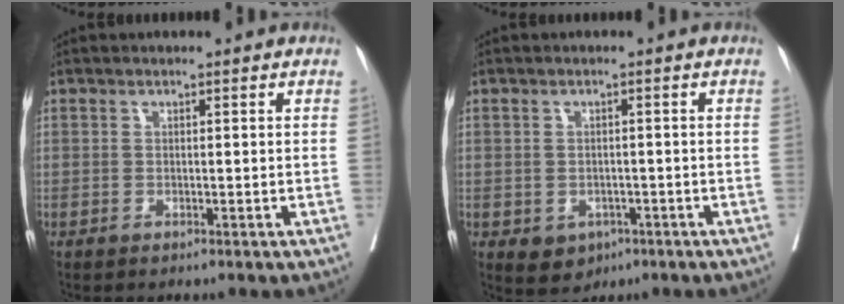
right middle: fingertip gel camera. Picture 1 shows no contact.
{"total": 3.6, "force": [-1.5, 2.9, 1.6], "torque": [-0.020, 0.000, -0.010]}